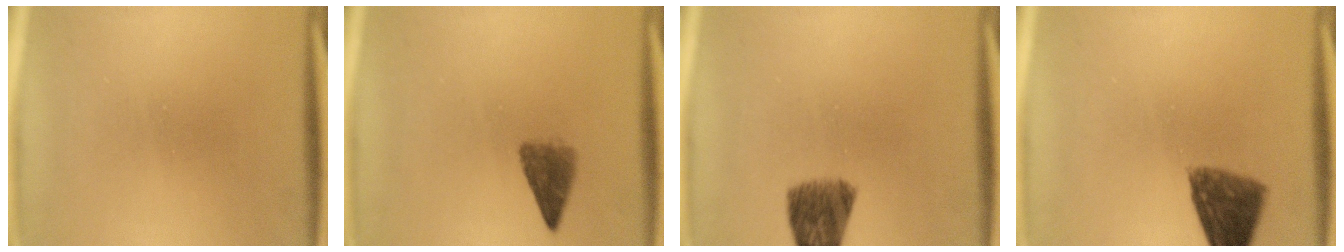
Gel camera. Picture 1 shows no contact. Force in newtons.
{"total": 2.7}
{"total": 7.5}
{"total": 7.9}